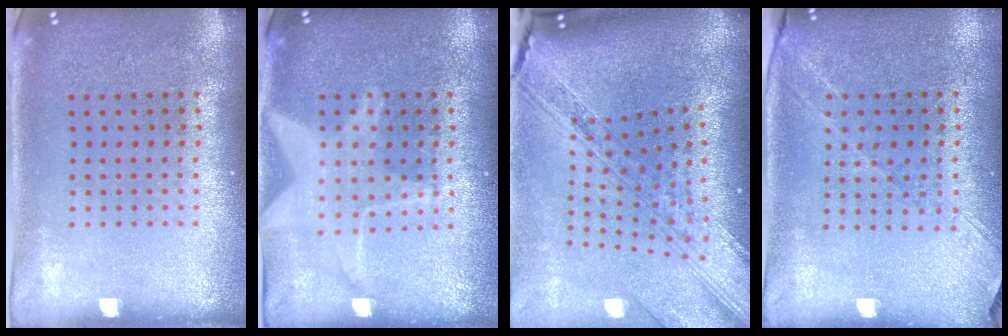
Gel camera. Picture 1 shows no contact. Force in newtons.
{"total": 1.6, "press": 1.6, "slide": 0.2}
{"total": 4.1, "press": 3.0, "slide": 2.8}
{"total": 1.3, "press": 1.3, "slide": 0.4}